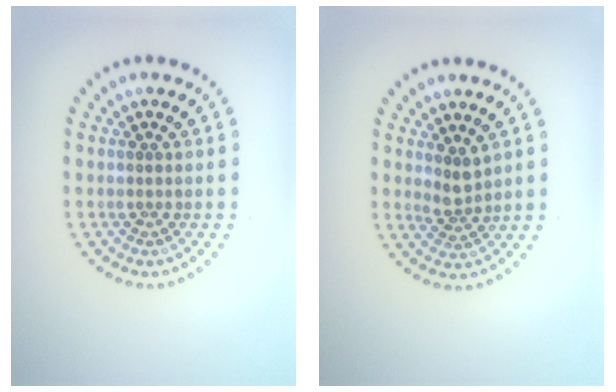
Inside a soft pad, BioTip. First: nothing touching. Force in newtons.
{"total": 1.8, "press": 1.4, "slide": 1.2}